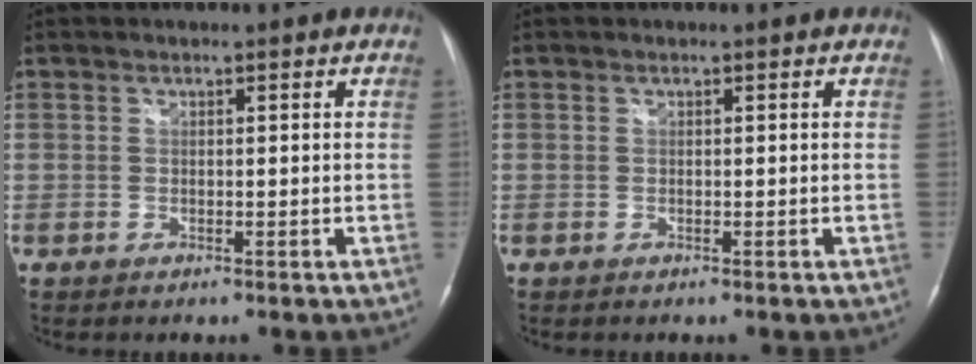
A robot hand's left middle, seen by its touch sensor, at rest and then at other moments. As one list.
[{"total": 0.0}]